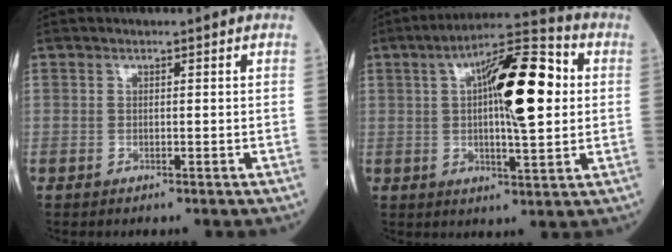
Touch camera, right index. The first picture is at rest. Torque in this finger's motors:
{"motor_torque": [0.99, -0.16, 0.62, 0.21]}